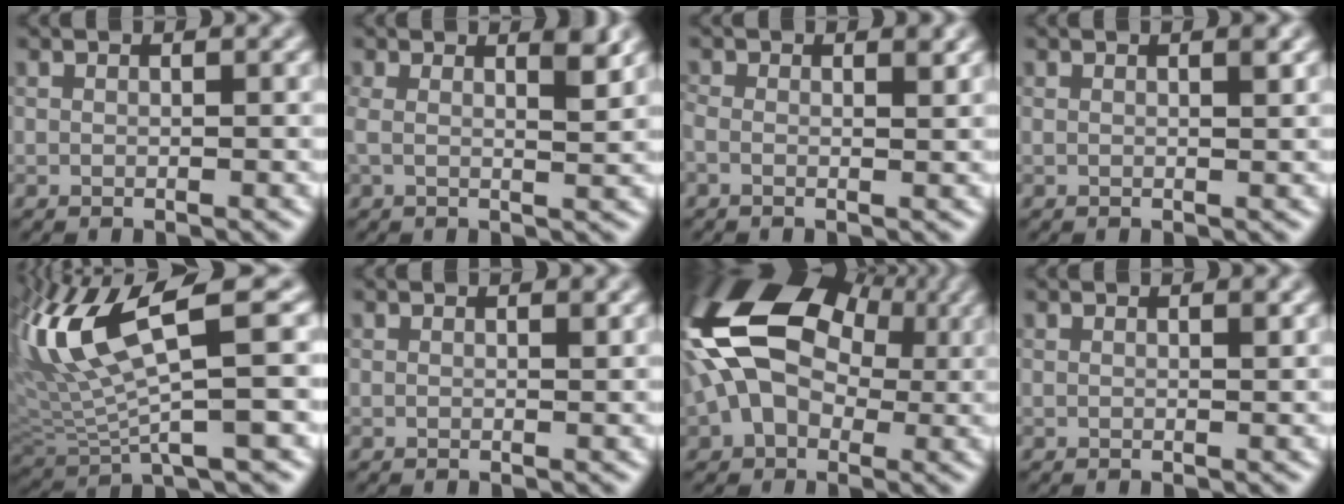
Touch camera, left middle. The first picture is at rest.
{"total": 2.5, "force": [1.2, 0.6, 2.1], "torque": [-0.028, 0.006, 0.020]}
{"total": 1.4, "force": [0.6, 0.6, 1.1], "torque": [-0.005, 0.011, -0.005]}
{"total": 1.1, "force": [0.4, 0.3, 0.9], "torque": [-0.003, 0.009, 0.000]}
{"total": 9.4, "force": [2.3, 1.9, 8.9], "torque": [-0.191, 0.013, 0.057]}
{"total": 0.7, "force": [0.4, 0.2, 0.5], "torque": [-0.002, 0.005, 0.002]}
{"total": 13.4, "force": [1.0, 9.6, 9.3], "torque": [-0.173, 0.024, 0.018]}
{"total": 0.8, "force": [0.4, 0.3, 0.6], "torque": [-0.002, 0.006, 0.001]}